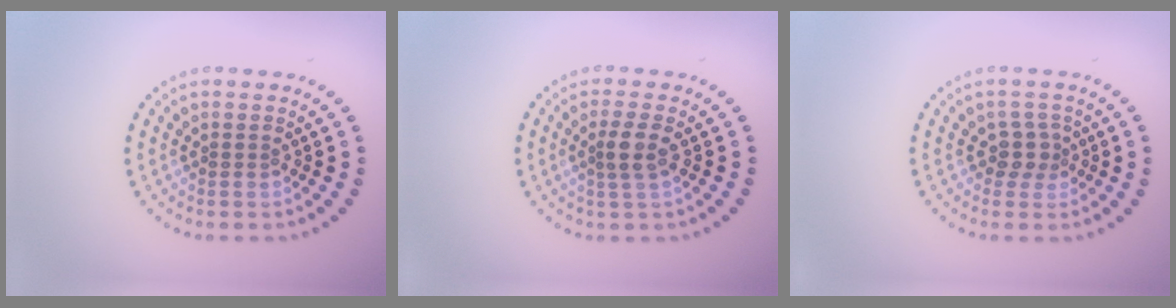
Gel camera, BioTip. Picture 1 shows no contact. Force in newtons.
{"total": 2.0, "press": 1.7, "slide": 1.0}
{"total": 1.9, "press": 1.5, "slide": 1.1}